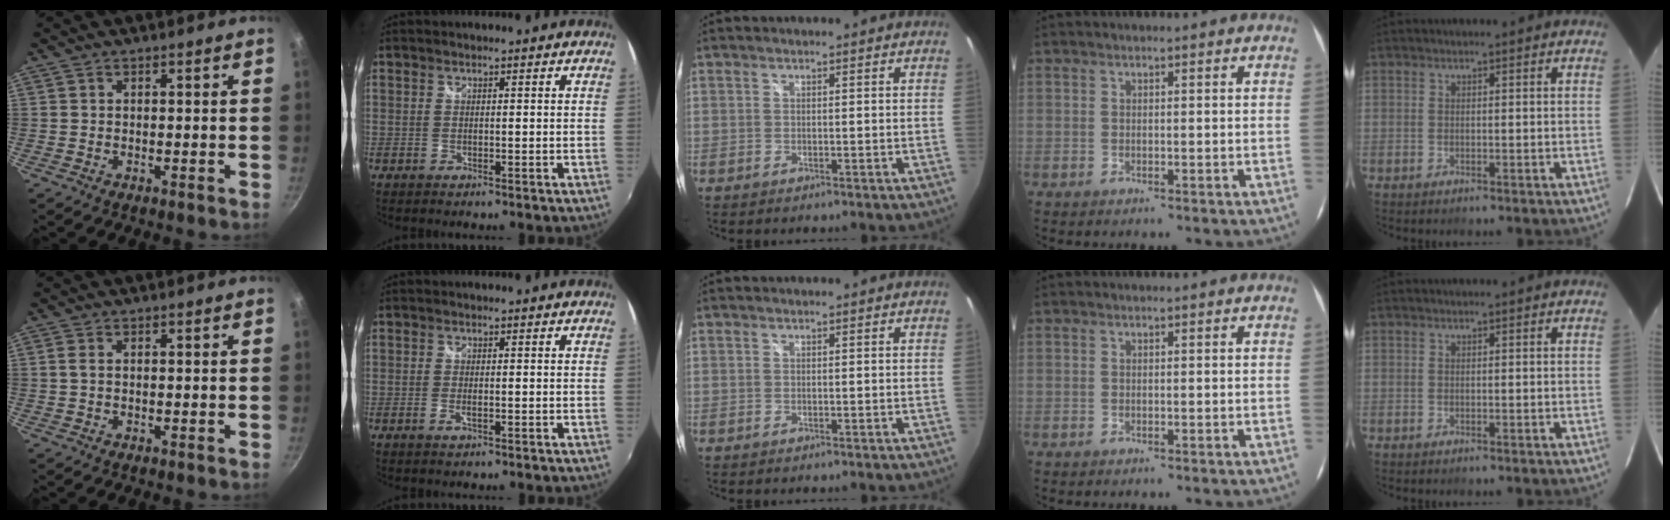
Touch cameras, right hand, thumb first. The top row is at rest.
{"thumb": {"total": 1.4, "force": [0.1, 0.8, 1.2], "torque": [-0.028, 0.003, -0.001]}, "index": {"total": 1.6, "force": [-0.6, 0.5, 1.4], "torque": [-0.028, -0.002, -0.009]}}